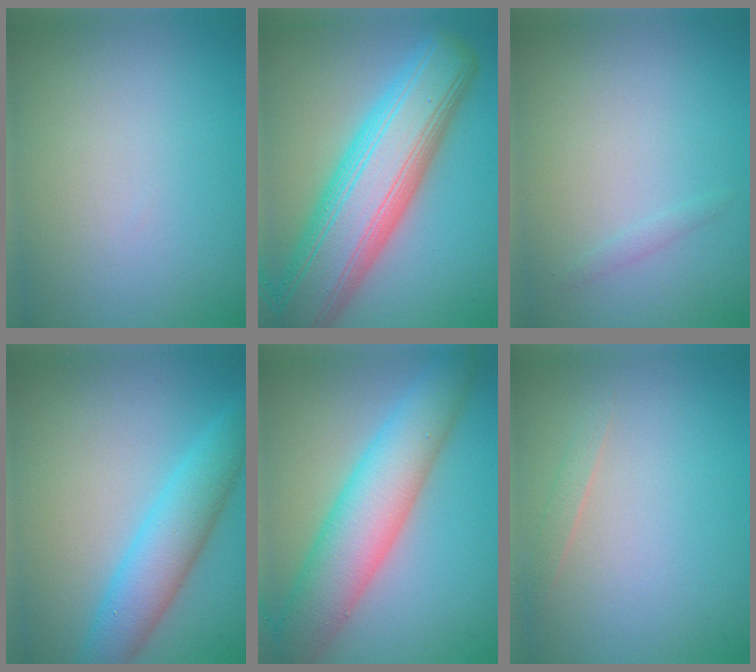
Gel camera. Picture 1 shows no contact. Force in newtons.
{"total": 12.1, "press": 12.1, "slide": 0.7}
{"total": 0.6, "press": 0.6, "slide": 0.0}
{"total": 5.3, "press": 5.3, "slide": 0.1}
{"total": 8.2, "press": 8.2, "slide": 0.2}
{"total": 0.8, "press": 0.8, "slide": 0.0}